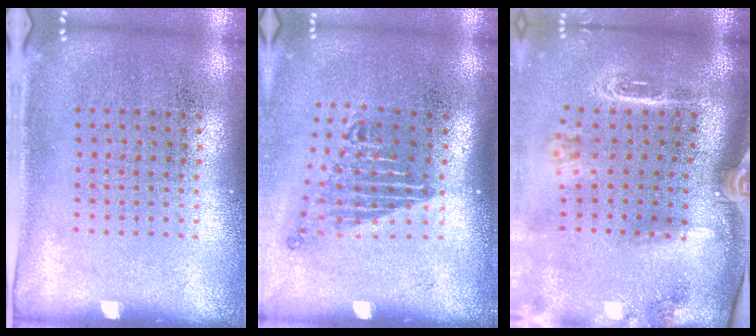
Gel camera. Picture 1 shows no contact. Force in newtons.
{"total": 1.6, "press": 1.1, "slide": 1.2}
{"total": 3.0, "press": 2.1, "slide": 2.1}